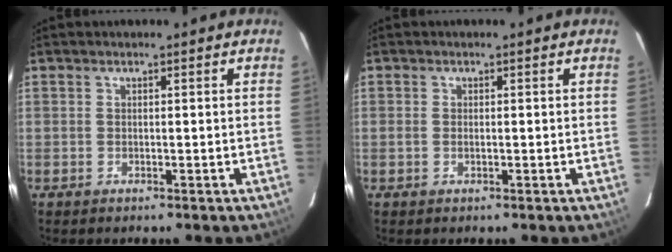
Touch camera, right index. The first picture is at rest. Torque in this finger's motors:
{"motor_torque": [-0.05, 0.10, -0.05, 0.00]}